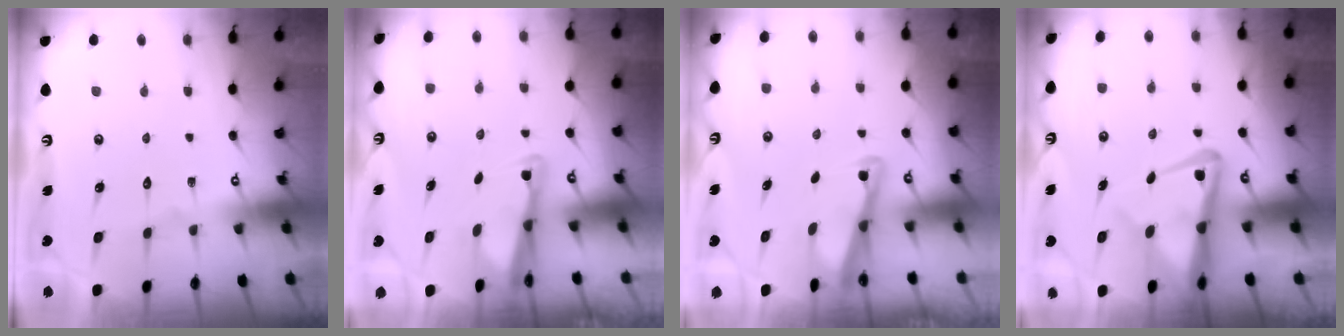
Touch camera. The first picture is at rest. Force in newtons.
{"total": 2.8, "press": 2.7, "slide": 0.6}
{"total": 2.8, "press": 2.8, "slide": 0.3}
{"total": 9.6, "press": 9.6, "slide": 0.9}